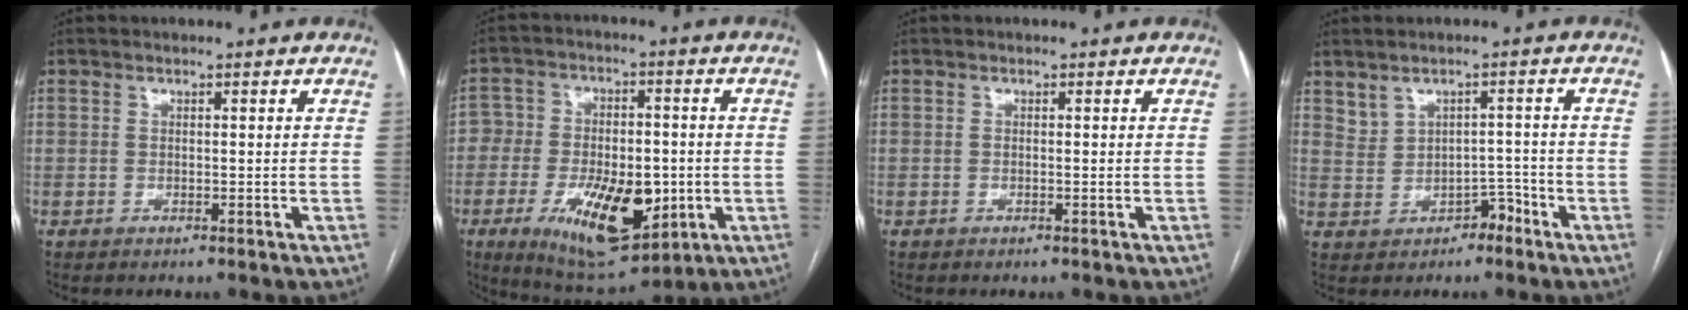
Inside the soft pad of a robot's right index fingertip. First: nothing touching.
{"total": 17.1, "force": [-5.1, 8.2, 14.1], "torque": [-0.251, 0.004, -0.066]}
{"total": 0.0}
{"total": 3.1, "force": [-0.2, 2.7, 1.6], "torque": [-0.017, 0.014, 0.007]}